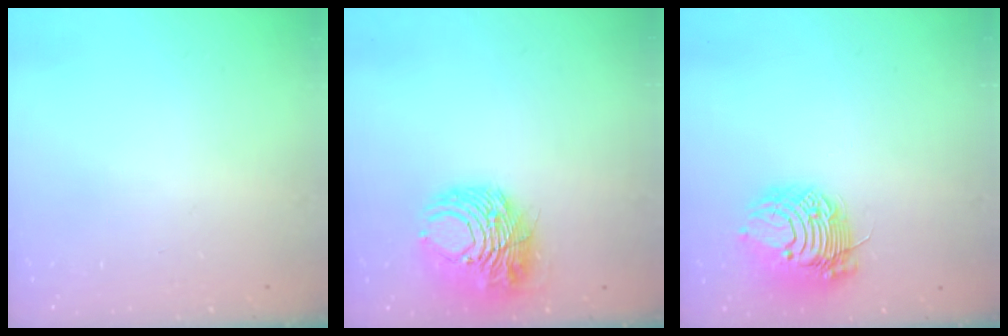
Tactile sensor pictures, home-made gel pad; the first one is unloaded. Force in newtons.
{"total": 11.4, "press": 11.3, "slide": 1.7}
{"total": 13.2, "press": 13.2, "slide": 0.1}